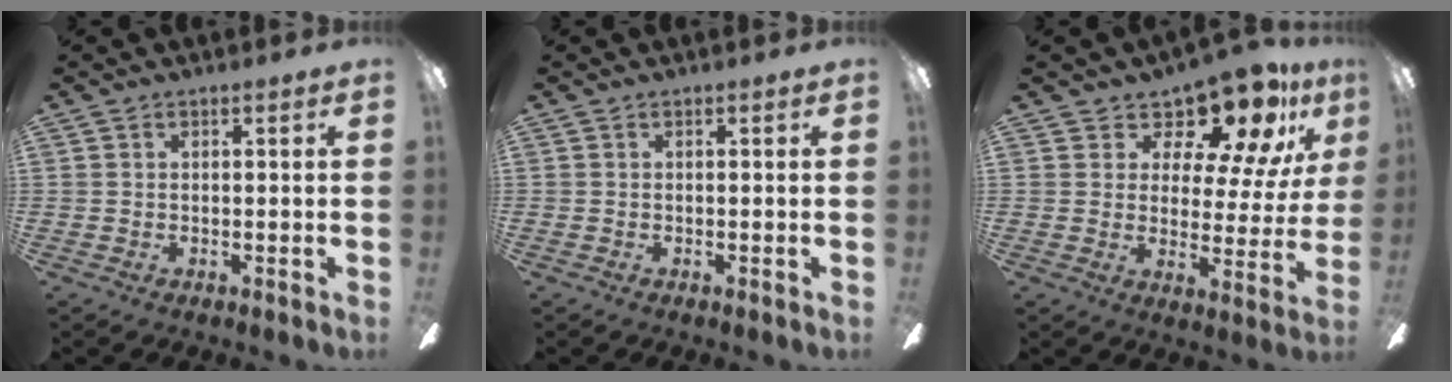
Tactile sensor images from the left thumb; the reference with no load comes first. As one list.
[{"total": 0.0}, {"total": 13.4, "force": [10.3, 5.6, 6.4], "torque": [-0.104, -0.078, 0.181]}]